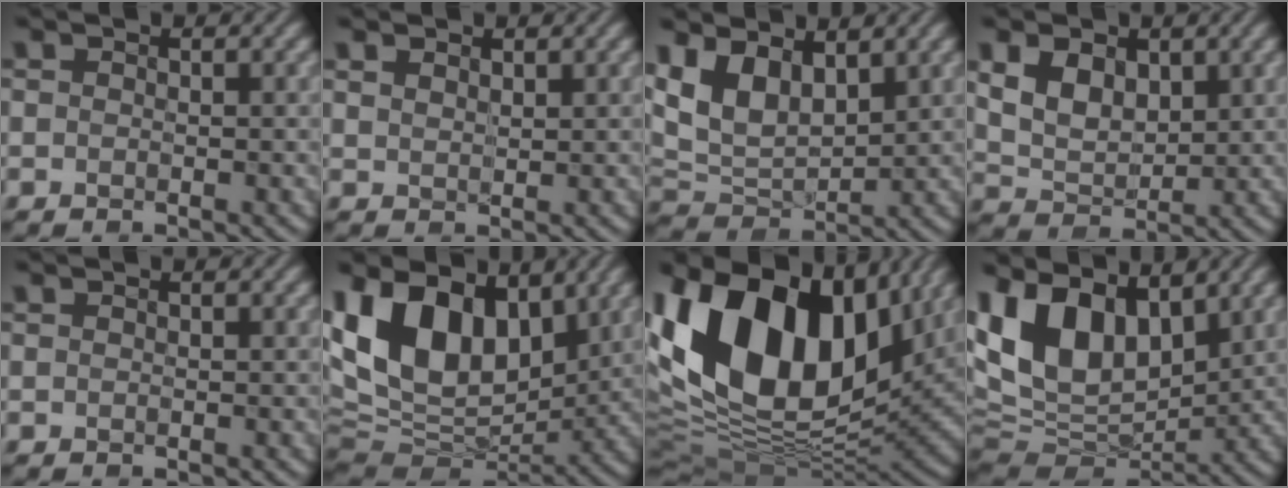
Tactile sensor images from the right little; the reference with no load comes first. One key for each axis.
{"total": 1.6, "fx": 1.2, "fy": 0.9, "fz": 0.7, "tx": -0.015, "ty": 0.003, "tz": 0.022}
{"total": 6.4, "fx": 2.4, "fy": 4.0, "fz": 4.5, "tx": -0.101, "ty": -0.004, "tz": 0.046}
{"total": 4.1, "fx": 1.3, "fy": 2.8, "fz": 2.7, "tx": -0.063, "ty": -0.009, "tz": 0.026}
{"total": 0.0}
{"total": 13.7, "fx": 4.6, "fy": 8.7, "fz": 9.5, "tx": -0.204, "ty": 0.012, "tz": 0.082}
{"total": 19.2, "fx": 6.2, "fy": 11.7, "fz": 13.9, "tx": -0.295, "ty": 0.031, "tz": 0.099}
{"total": 12.4, "fx": 4.8, "fy": 7.3, "fz": 8.8, "tx": -0.193, "ty": 0.008, "tz": 0.085}